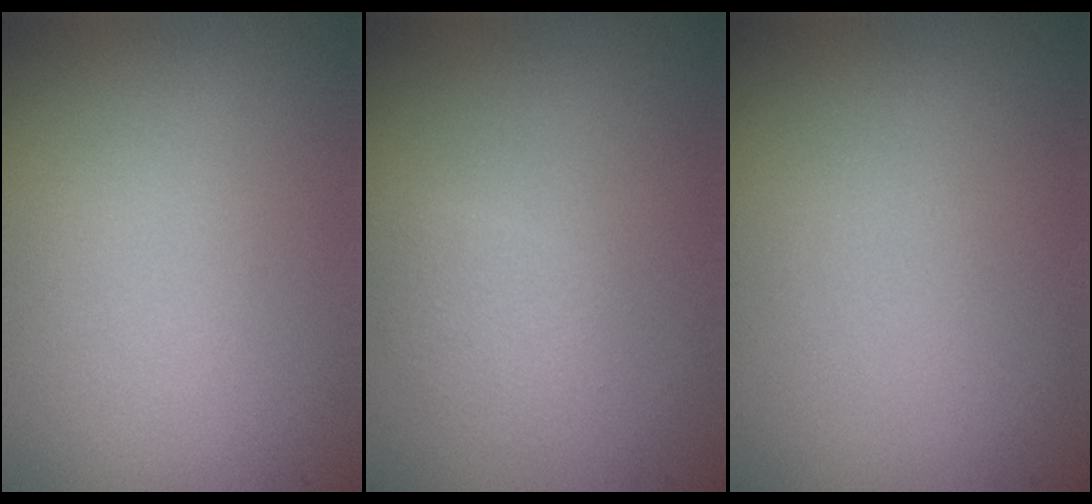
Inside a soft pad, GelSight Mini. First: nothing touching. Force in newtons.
{"total": 1.3, "press": 1.3, "slide": 0.2}
{"total": 0.0}